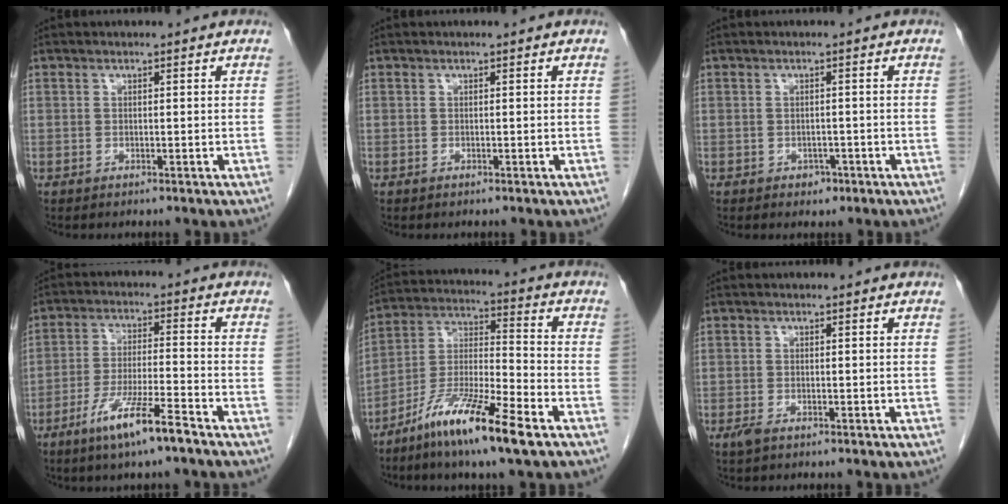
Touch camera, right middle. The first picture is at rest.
{"total": 0.0}
{"total": 1.6, "force": [-0.9, 1.2, 0.6], "torque": [-0.008, 0.004, -0.007]}
{"total": 8.9, "force": [-5.8, 0.2, 6.7], "torque": [-0.127, -0.014, -0.107]}
{"total": 14.1, "force": [-8.6, 1.0, 11.1], "torque": [-0.219, -0.027, -0.161]}
{"total": 1.3, "force": [-0.8, 0.4, 0.9], "torque": [-0.024, -0.003, -0.014]}